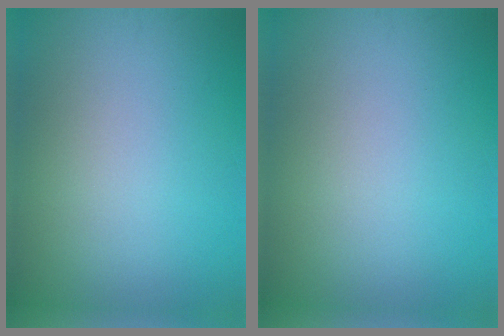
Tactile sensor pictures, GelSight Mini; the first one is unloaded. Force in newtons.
{"total": 0.0}